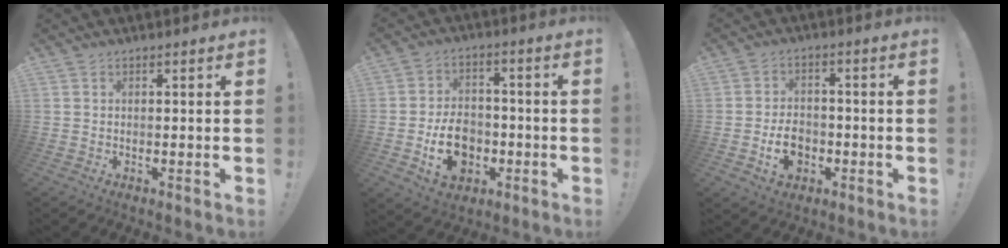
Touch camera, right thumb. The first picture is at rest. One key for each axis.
{"total": 12.8, "fx": -3.6, "fy": 9.7, "fz": 7.5, "tx": -0.110, "ty": 0.025, "tz": -0.055}
{"total": 8.1, "fx": -2.5, "fy": 6.2, "fz": 4.6, "tx": -0.062, "ty": 0.009, "tz": -0.045}